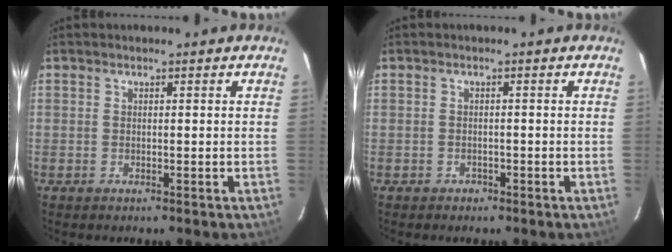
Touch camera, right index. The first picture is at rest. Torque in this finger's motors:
{"motor_torque": [0.04, -0.07, 0.02, -0.02]}